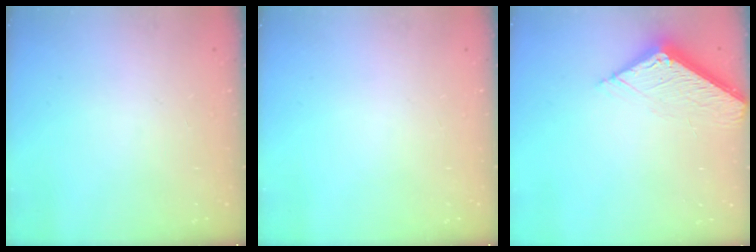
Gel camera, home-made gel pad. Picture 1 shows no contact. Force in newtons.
{"total": 0.0}
{"total": 8.5, "press": 8.4, "slide": 1.0}